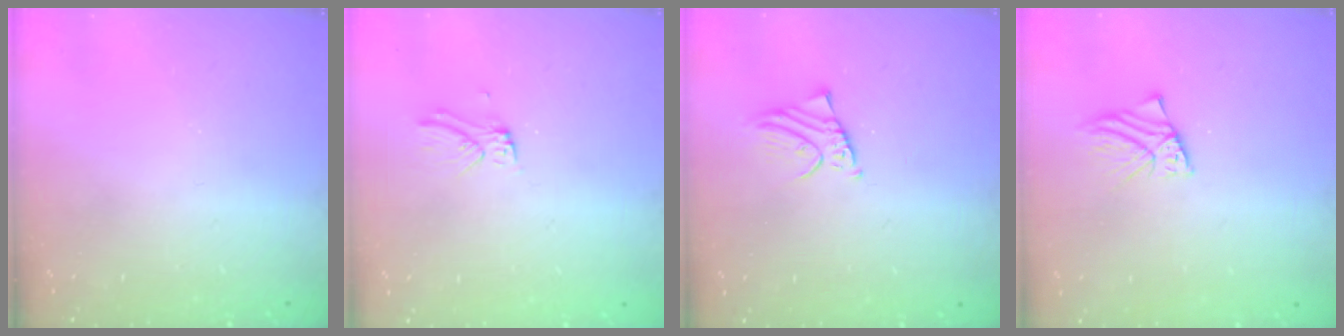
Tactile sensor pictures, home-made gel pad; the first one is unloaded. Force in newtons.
{"total": 3.4, "press": 3.3, "slide": 0.4}
{"total": 1.9, "press": 1.9, "slide": 0.3}
{"total": 2.9, "press": 2.9, "slide": 0.2}